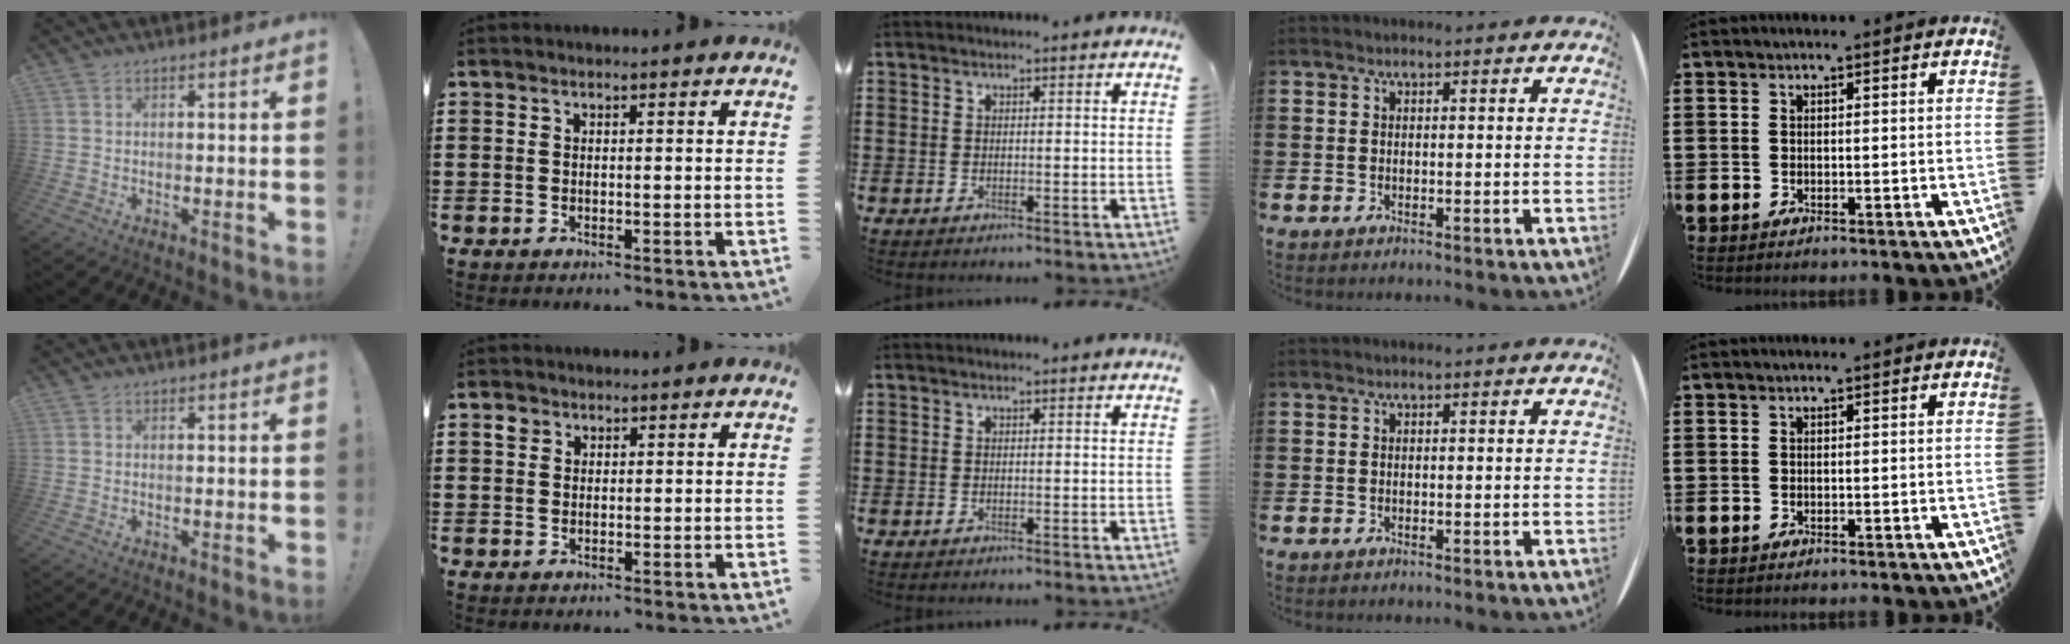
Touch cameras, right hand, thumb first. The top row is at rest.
{"index": {"total": 1.4, "force": [0.6, 1.2, 0.5], "torque": [-0.013, 0.006, 0.011]}}